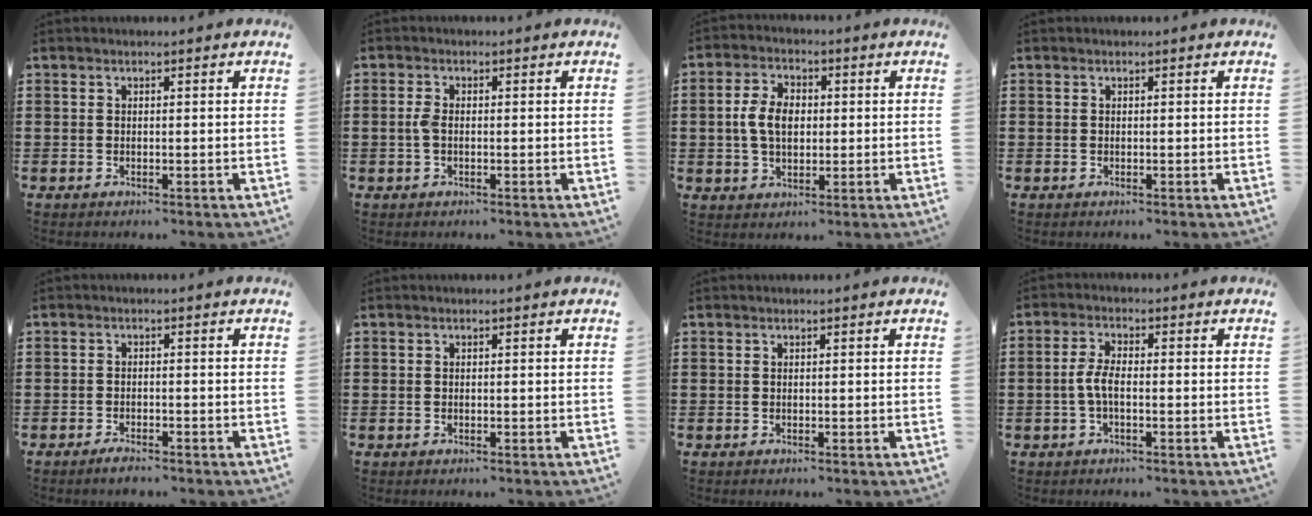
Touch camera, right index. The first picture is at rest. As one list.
[{"total": 2.1, "force": [-0.3, 0.9, 1.9], "torque": [-0.052, -0.005, -0.011]}, {"total": 5.9, "force": [-0.1, 3.8, 4.5], "torque": [-0.114, 0.004, -0.011]}, {"total": 0.0}, {"total": 1.7, "force": [-1.6, 0.0, 0.5], "torque": [-0.014, -0.004, -0.028]}, {"total": 0.0}, {"total": 0.0}, {"total": 3.6, "force": [-1.0, 1.1, 3.3], "torque": [-0.081, -0.004, -0.027]}]